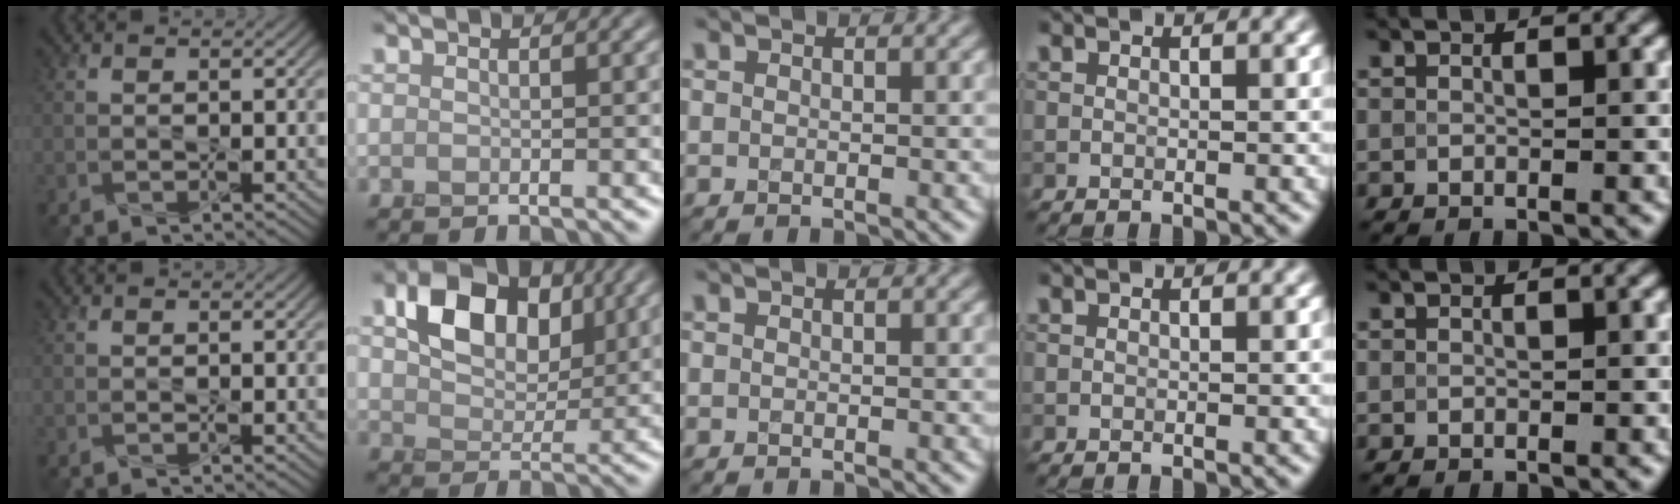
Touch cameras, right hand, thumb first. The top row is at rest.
{"index": {"total": 7.1, "force": [2.5, 4.9, 4.6], "torque": [-0.088, -0.008, 0.036]}}